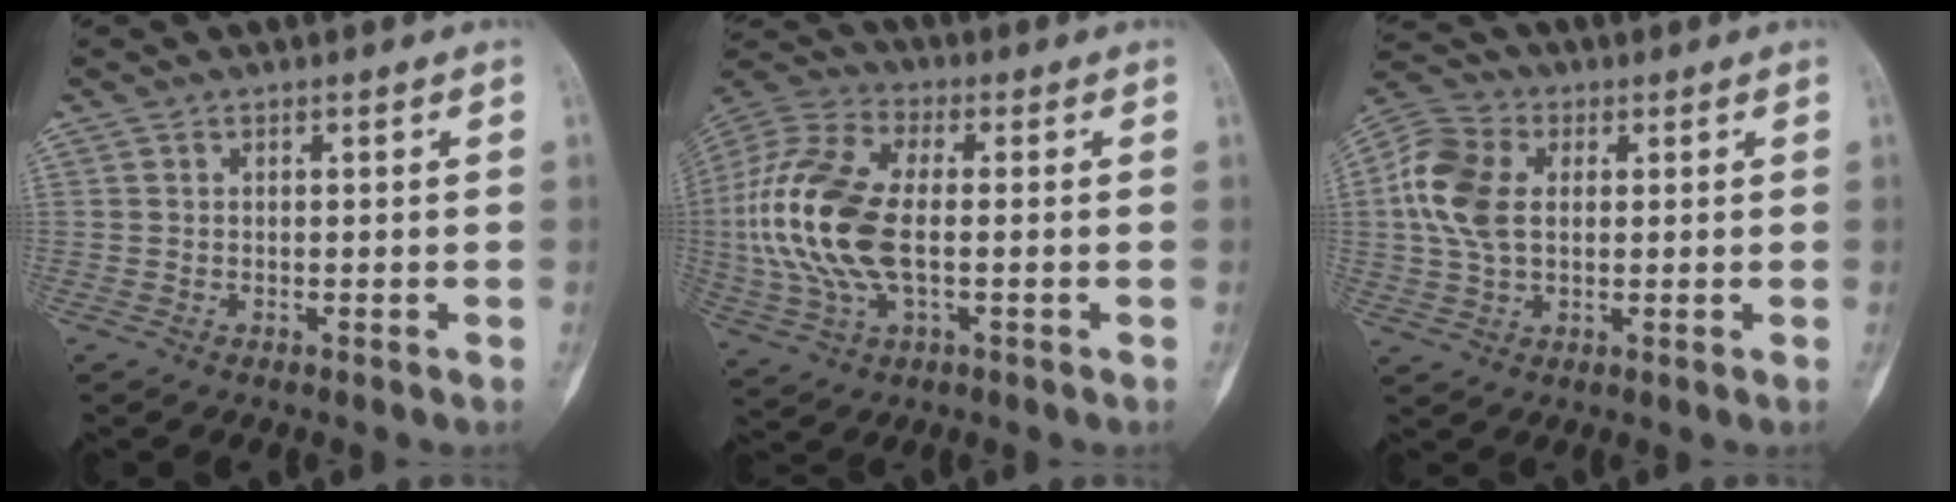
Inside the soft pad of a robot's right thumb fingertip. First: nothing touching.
{"total": 18.8, "force": [-0.7, 9.3, 16.3], "torque": [-0.372, 0.015, -0.013]}
{"total": 10.9, "force": [1.7, 7.3, 8.0], "torque": [-0.170, 0.017, 0.025]}